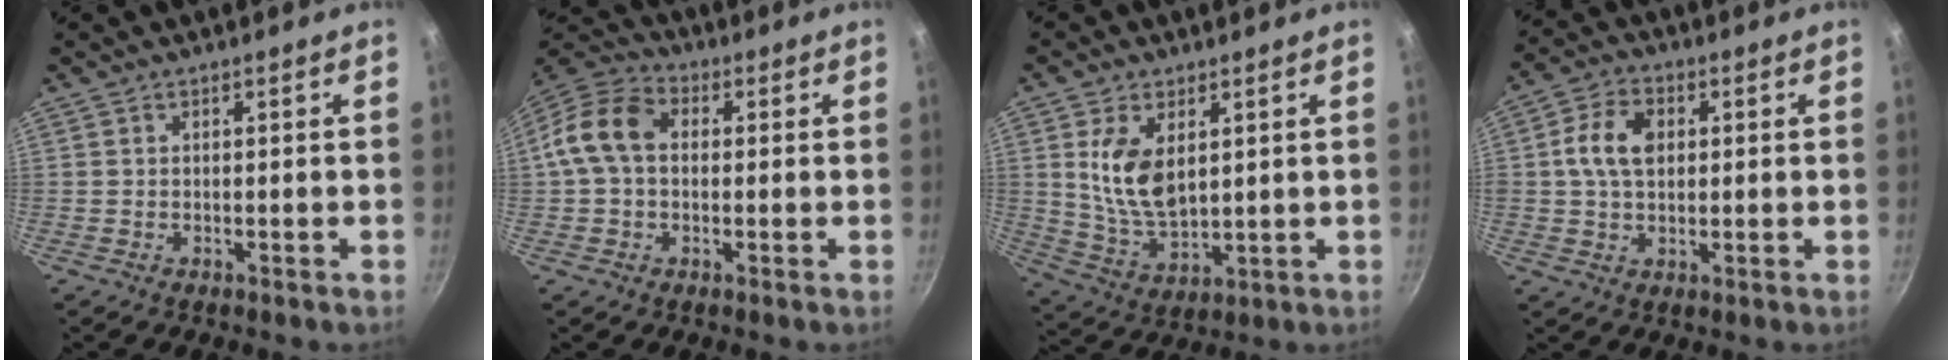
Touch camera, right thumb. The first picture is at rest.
{"total": 11.0, "force": [0.8, 8.1, 7.4], "torque": [-0.120, 0.030, -0.004]}
{"total": 10.7, "force": [2.7, 6.2, 8.3], "torque": [-0.149, -0.025, 0.065]}
{"total": 8.5, "force": [1.4, 6.0, 5.8], "torque": [-0.092, 0.012, 0.016]}